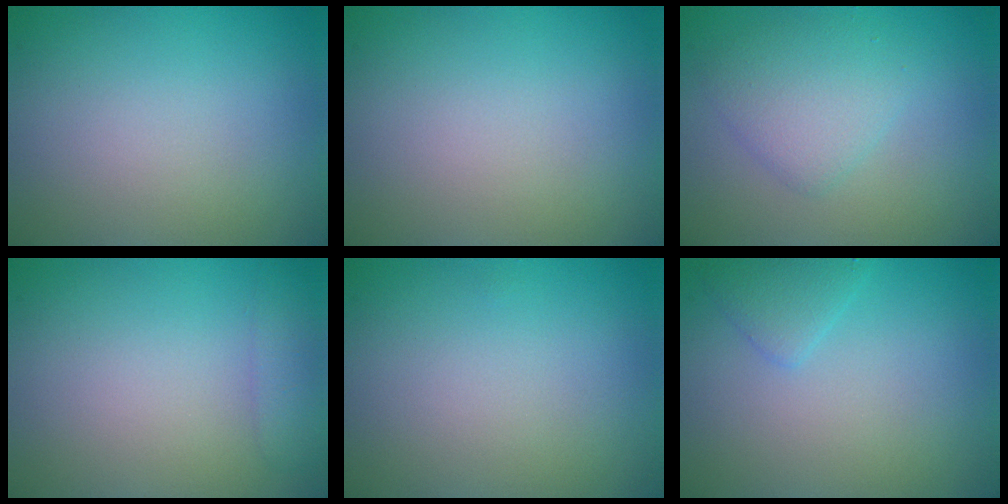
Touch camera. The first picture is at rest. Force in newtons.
{"total": 0.0}
{"total": 2.9, "press": 2.9, "slide": 0.0}
{"total": 1.5, "press": 1.5, "slide": 0.1}
{"total": 0.0}
{"total": 1.7, "press": 1.7, "slide": 0.1}